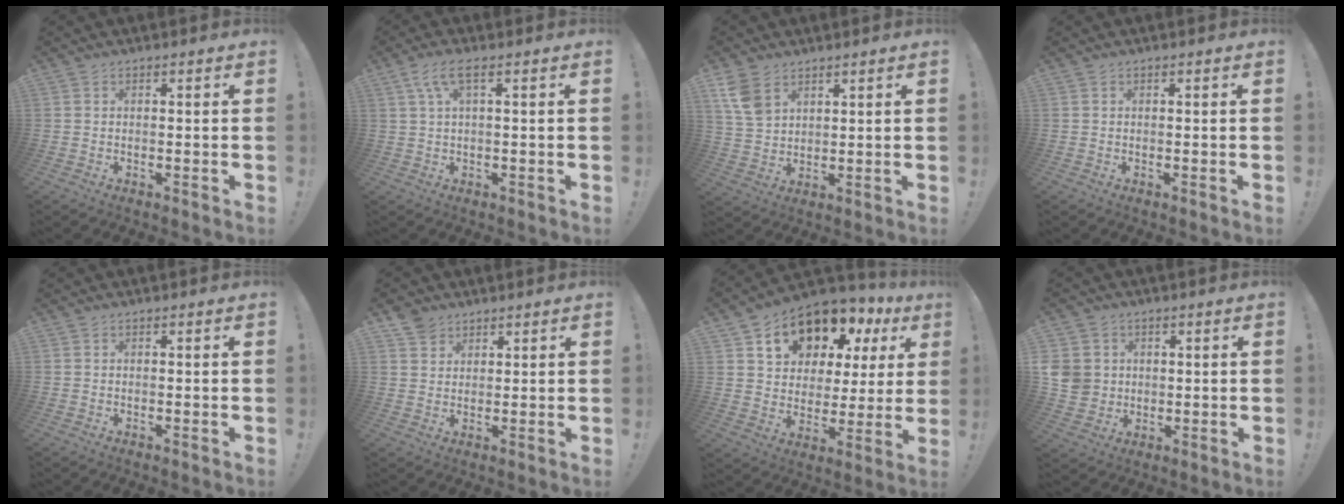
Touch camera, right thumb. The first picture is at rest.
{"total": 5.3, "force": [1.7, 1.1, 4.9], "torque": [-0.098, 0.002, 0.032]}
{"total": 8.6, "force": [5.1, 5.6, 4.2], "torque": [-0.071, -0.015, 0.103]}
{"total": 0.0}
{"total": 0.0}
{"total": 4.6, "force": [3.5, 2.9, 0.6], "torque": [-0.003, -0.020, 0.065]}
{"total": 13.6, "force": [9.1, 8.3, 5.7], "torque": [-0.093, -0.070, 0.172]}
{"total": 7.4, "force": [1.1, 6.9, 2.2], "torque": [-0.046, -0.004, 0.026]}